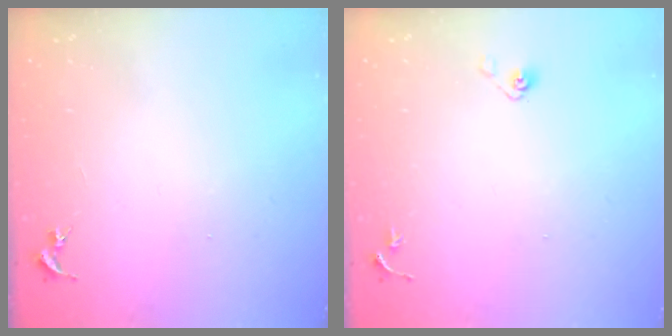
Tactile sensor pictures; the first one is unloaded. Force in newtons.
{"total": 3.7, "press": 3.2, "slide": 1.9}